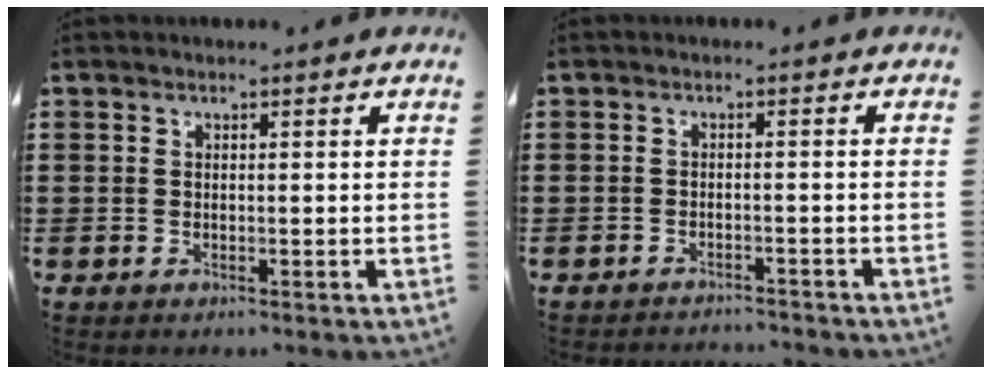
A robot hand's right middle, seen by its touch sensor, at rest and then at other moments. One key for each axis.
{"total": 1.8, "fx": -1.8, "fy": 0.1, "fz": -0.1, "tx": -0.004, "ty": 0.003, "tz": -0.039}